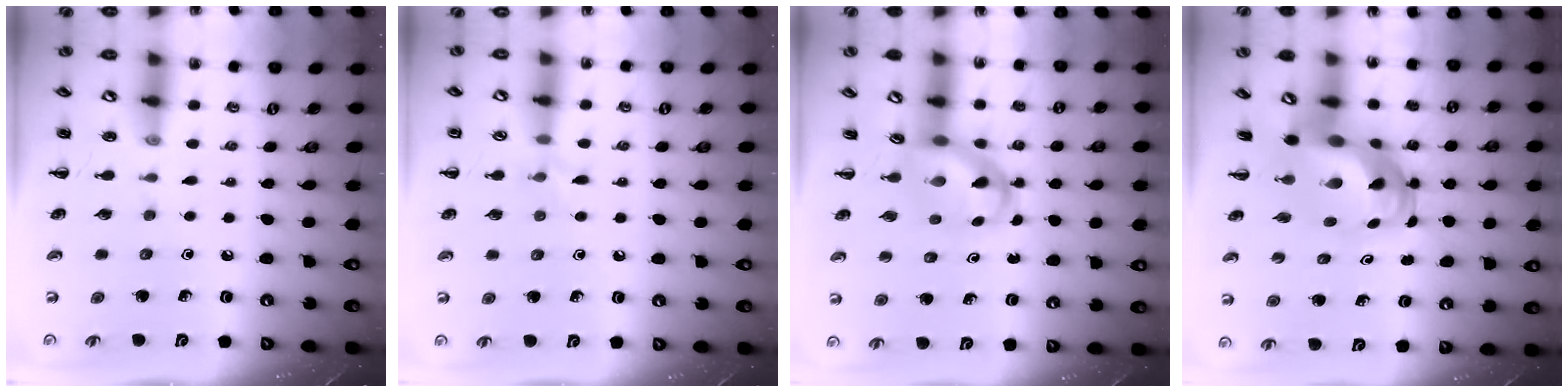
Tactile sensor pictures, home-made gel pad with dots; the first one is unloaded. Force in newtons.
{"total": 6.1, "press": 5.9, "slide": 1.8}
{"total": 4.2, "press": 4.2, "slide": 0.6}
{"total": 7.1, "press": 6.8, "slide": 2.2}